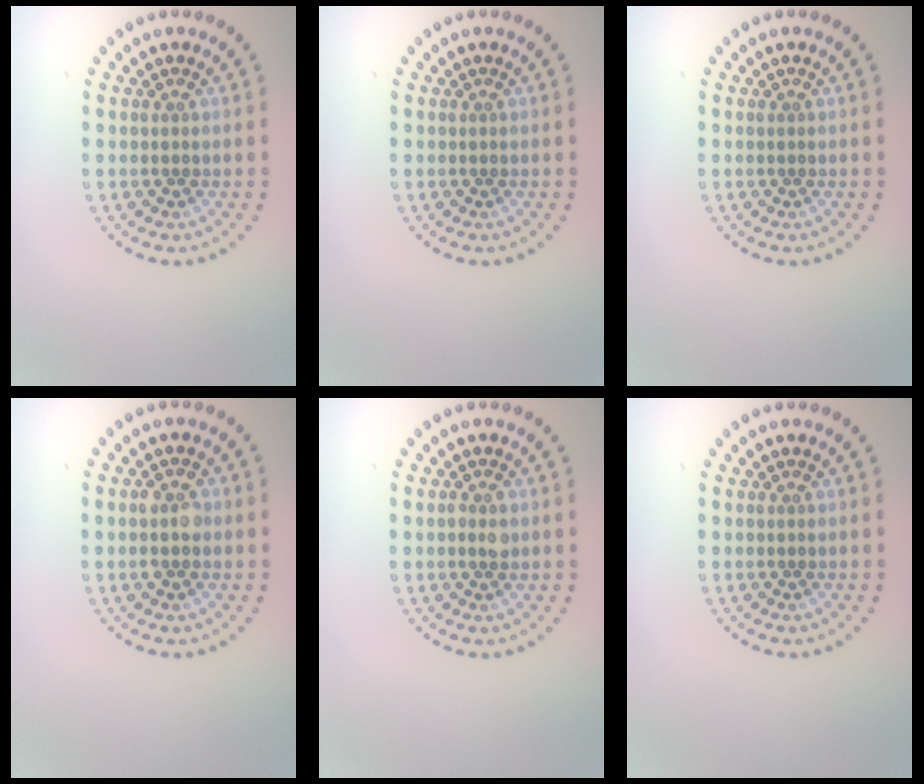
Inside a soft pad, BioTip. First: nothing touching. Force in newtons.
{"total": 0.0}
{"total": 0.0}
{"total": 2.0, "press": 2.0, "slide": 0.2}
{"total": 1.2, "press": 1.2, "slide": 0.3}
{"total": 0.0}